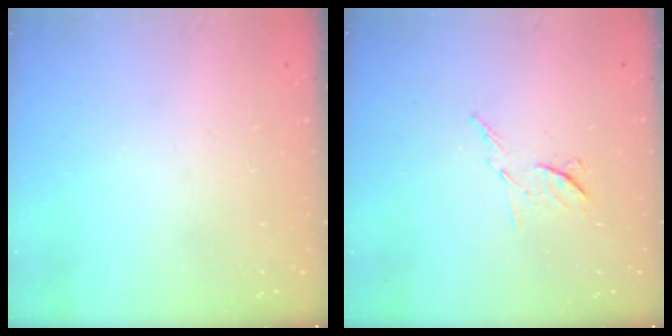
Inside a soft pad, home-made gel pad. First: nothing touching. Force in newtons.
{"total": 6.8, "press": 6.8, "slide": 0.5}